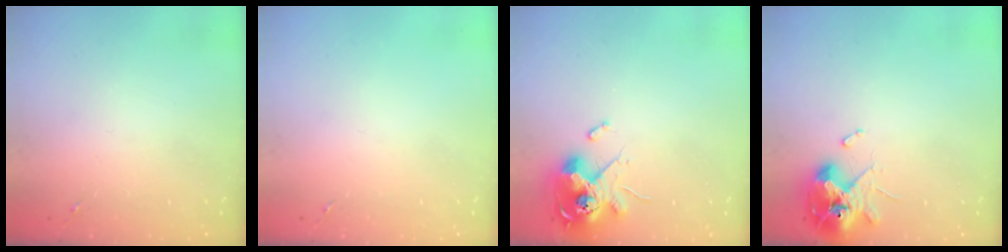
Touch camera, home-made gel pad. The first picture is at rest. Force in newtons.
{"total": 0.0}
{"total": 14.0, "press": 13.9, "slide": 1.5}
{"total": 13.0, "press": 12.8, "slide": 1.8}